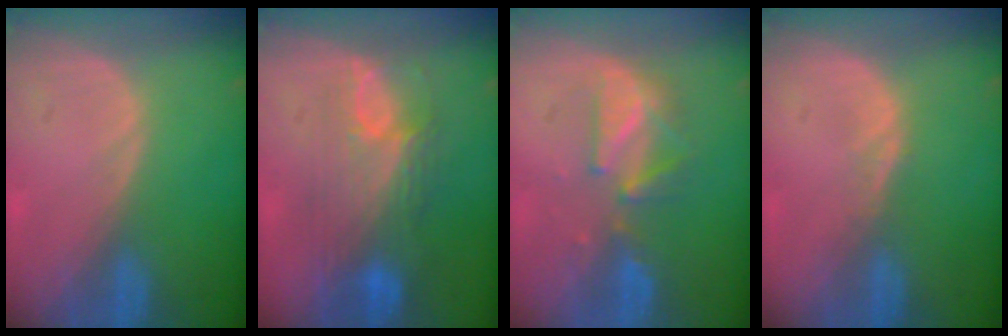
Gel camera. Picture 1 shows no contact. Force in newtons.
{"total": 9.1, "press": 8.5, "slide": 3.4}
{"total": 5.7, "press": 5.7, "slide": 0.6}
{"total": 1.0, "press": 1.0, "slide": 0.1}